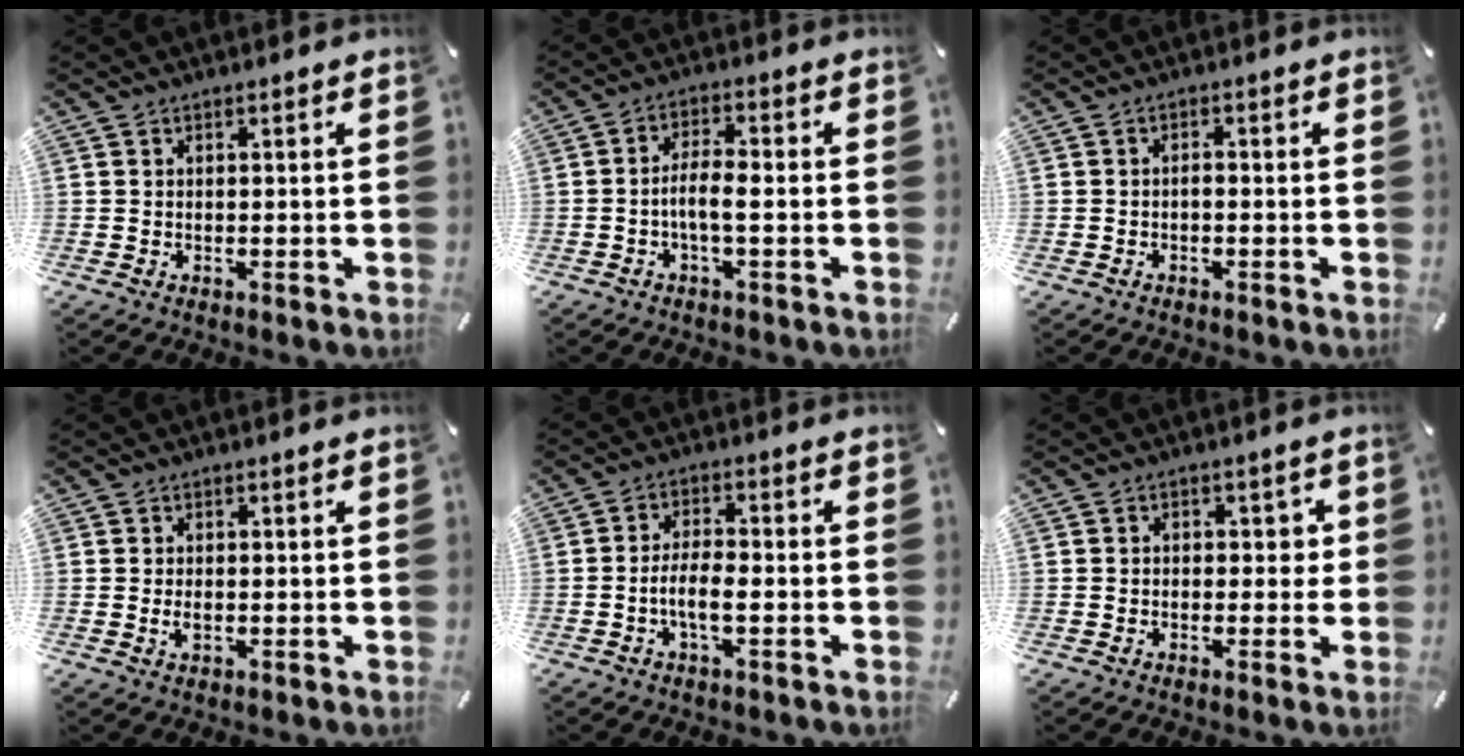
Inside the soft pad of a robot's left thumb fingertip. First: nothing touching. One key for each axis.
{"total": 6.0, "fx": -1.6, "fy": 1.8, "fz": 5.4, "tx": -0.102, "ty": 0.006, "tz": -0.030}
{"total": 1.2, "fx": -0.7, "fy": 0.4, "fz": 0.9, "tx": -0.020, "ty": 0.003, "tz": -0.015}
{"total": 1.4, "fx": -0.1, "fy": 0.8, "fz": 1.2, "tx": -0.023, "ty": 0.000, "tz": -0.003}
{"total": 6.1, "fx": -1.8, "fy": 2.1, "fz": 5.4, "tx": -0.105, "ty": 0.002, "tz": -0.032}
{"total": 3.0, "fx": -0.2, "fy": 2.4, "fz": 1.8, "tx": -0.012, "ty": 0.001, "tz": -0.013}